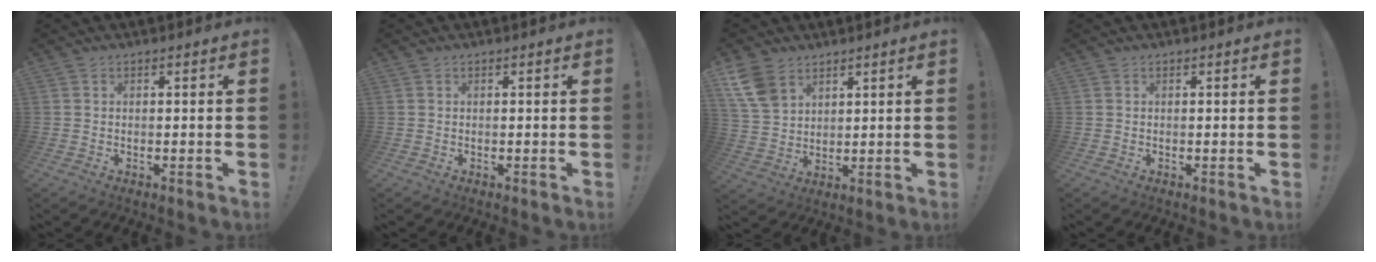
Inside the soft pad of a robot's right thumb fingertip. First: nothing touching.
{"total": 0.0}
{"total": 9.6, "force": [6.1, 6.0, 4.4], "torque": [-0.085, -0.026, 0.121]}
{"total": 0.0}